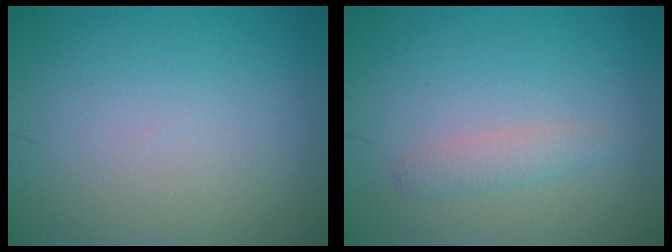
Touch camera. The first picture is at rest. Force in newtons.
{"total": 1.6, "press": 1.6, "slide": 0.0}